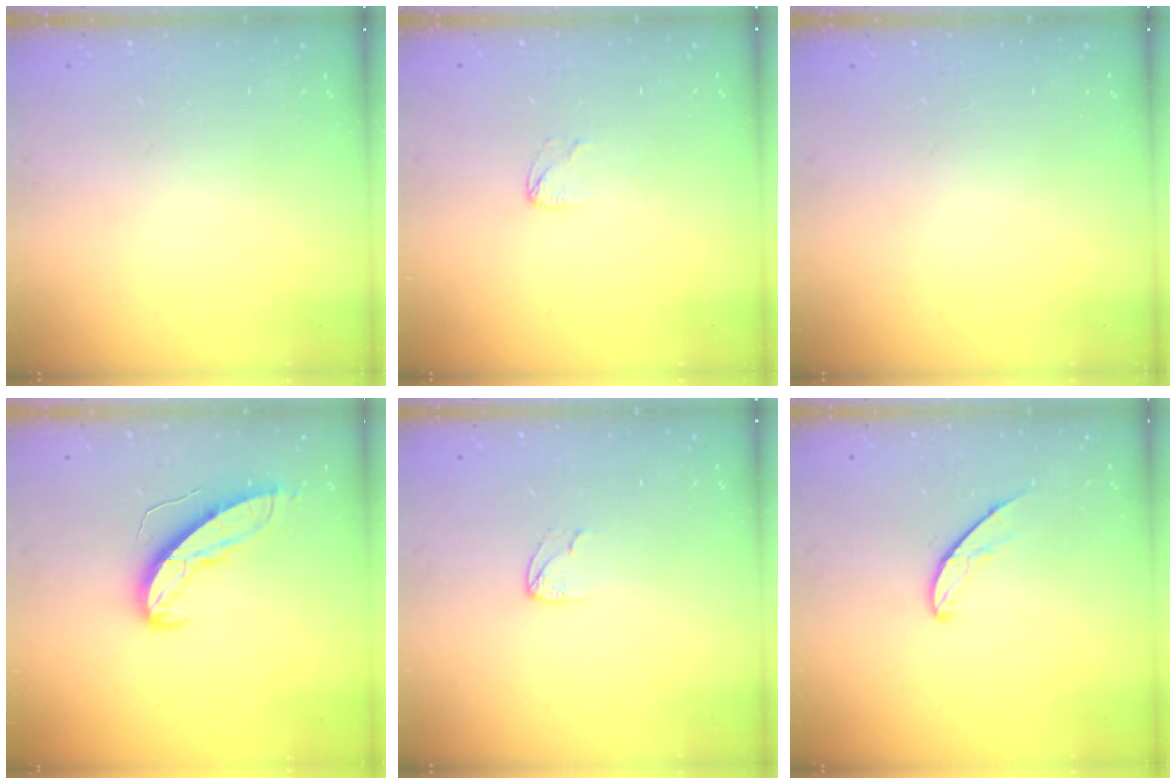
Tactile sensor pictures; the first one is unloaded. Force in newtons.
{"total": 2.5, "press": 2.5, "slide": 0.2}
{"total": 0.0}
{"total": 9.5, "press": 9.5, "slide": 0.3}
{"total": 3.8, "press": 3.8, "slide": 0.4}
{"total": 5.0, "press": 5.0, "slide": 0.4}